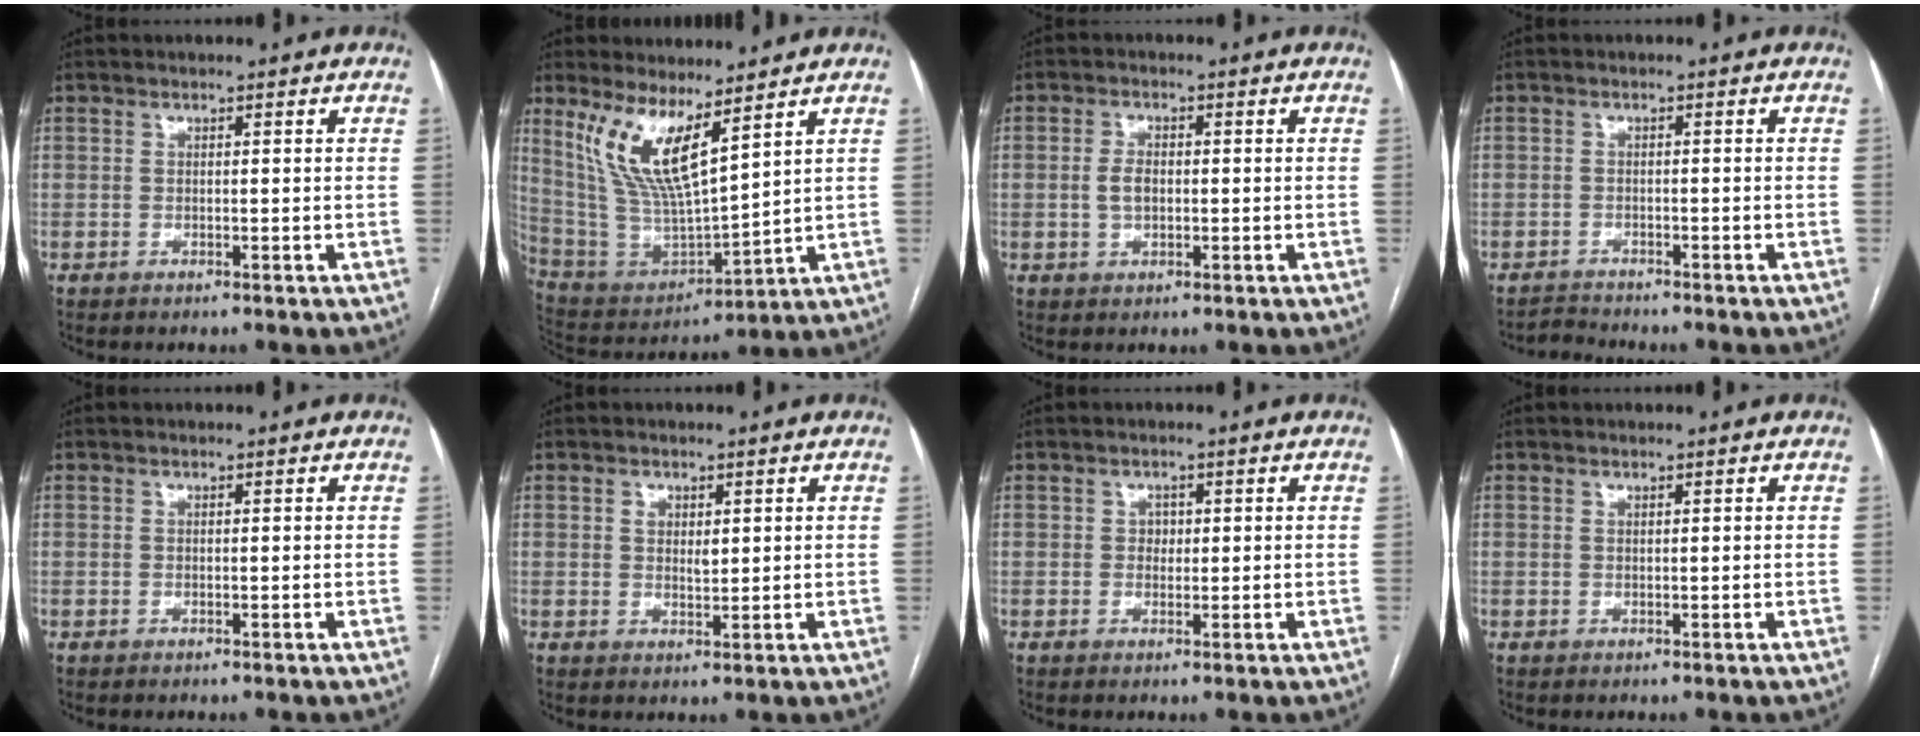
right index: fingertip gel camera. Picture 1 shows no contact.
{"total": 12.7, "force": [7.3, 2.7, 10.1], "torque": [-0.216, -0.010, 0.158]}
{"total": 2.9, "force": [-0.1, 1.7, 2.4], "torque": [-0.049, 0.003, -0.002]}
{"total": 1.8, "force": [-1.6, 0.0, -0.7], "torque": [0.012, -0.012, -0.027]}
{"total": 0.0}
{"total": 2.3, "force": [0.8, 1.5, 1.6], "torque": [-0.024, -0.001, 0.014]}
{"total": 1.4, "force": [0.2, 1.2, 0.7], "torque": [-0.007, 0.002, 0.002]}
{"total": 0.0}